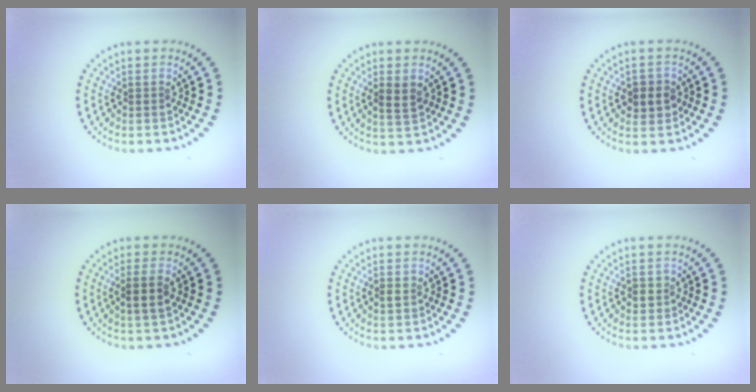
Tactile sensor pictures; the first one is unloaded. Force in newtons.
{"total": 1.4, "press": 1.3, "slide": 0.5}
{"total": 2.4, "press": 2.3, "slide": 0.7}
{"total": 2.0, "press": 1.8, "slide": 0.8}
{"total": 1.1, "press": 1.1, "slide": 0.1}
{"total": 1.2, "press": 1.1, "slide": 0.4}